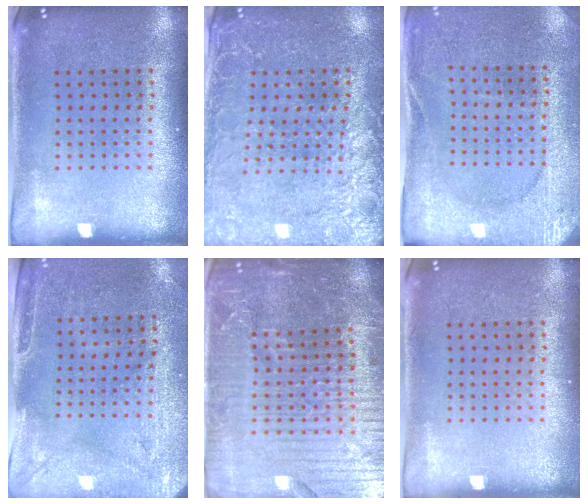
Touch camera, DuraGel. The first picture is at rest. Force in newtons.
{"total": 2.9, "press": 2.8, "slide": 0.7}
{"total": 2.6, "press": 2.5, "slide": 0.5}
{"total": 3.0, "press": 2.3, "slide": 1.8}
{"total": 6.1, "press": 5.4, "slide": 2.8}
{"total": 0.0}